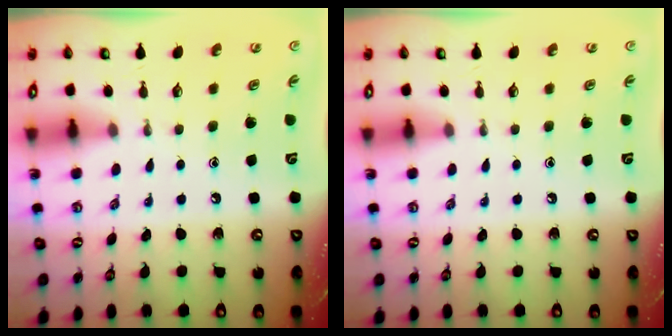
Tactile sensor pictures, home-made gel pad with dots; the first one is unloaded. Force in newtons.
{"total": 0.0}